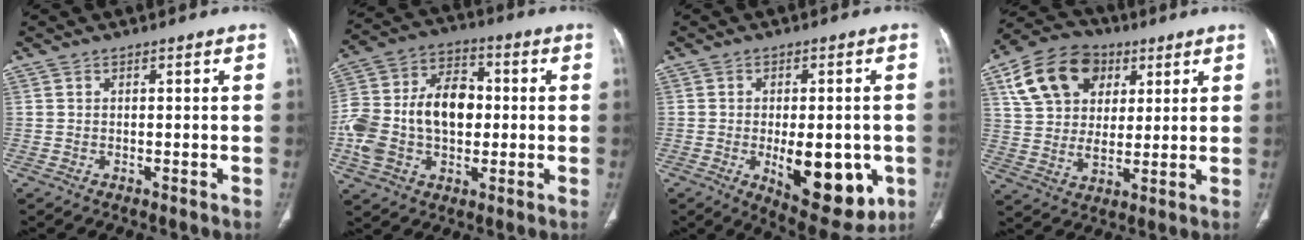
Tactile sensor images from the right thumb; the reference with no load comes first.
{"total": 18.7, "force": [-0.9, 12.6, 13.8], "torque": [-0.261, 0.031, -0.016]}
{"total": 15.7, "force": [-4.0, 7.4, 13.3], "torque": [-0.155, -0.011, -0.036]}
{"total": 16.3, "force": [6.6, 11.6, 9.4], "torque": [-0.154, -0.003, 0.119]}